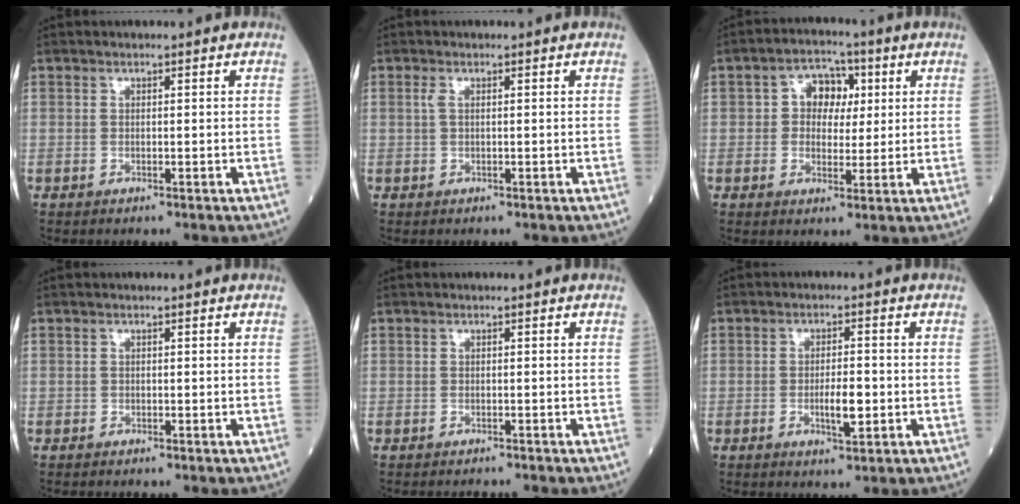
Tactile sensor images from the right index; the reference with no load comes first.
{"total": 0.8, "force": [0.2, 0.2, 0.8], "torque": [-0.024, 0.000, 0.001]}
{"total": 6.0, "force": [1.2, 4.4, 3.9], "torque": [-0.058, 0.020, 0.019]}
{"total": 0.0}
{"total": 1.3, "force": [-1.3, -0.2, 0.1], "torque": [0.002, -0.003, -0.017]}
{"total": 4.1, "force": [-1.0, 1.0, 3.9], "torque": [-0.068, 0.000, -0.011]}